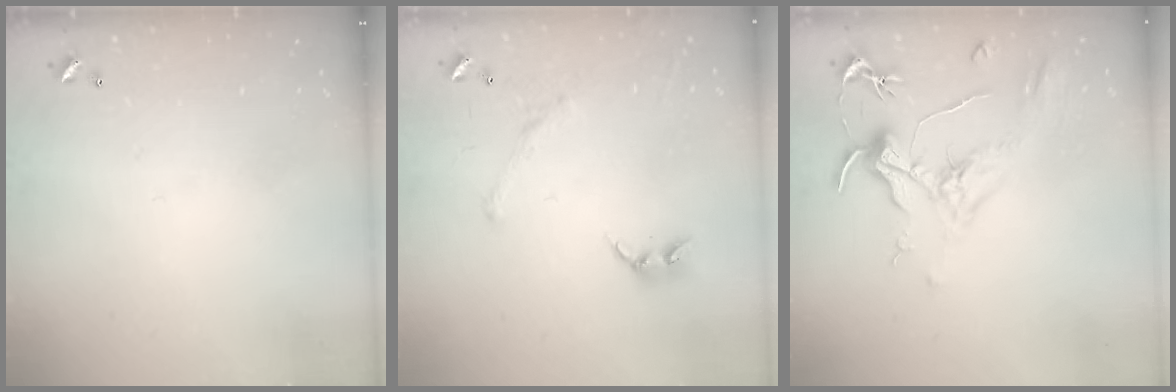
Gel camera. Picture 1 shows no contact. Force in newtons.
{"total": 2.3, "press": 2.0, "slide": 1.0}
{"total": 2.0, "press": 1.7, "slide": 0.9}